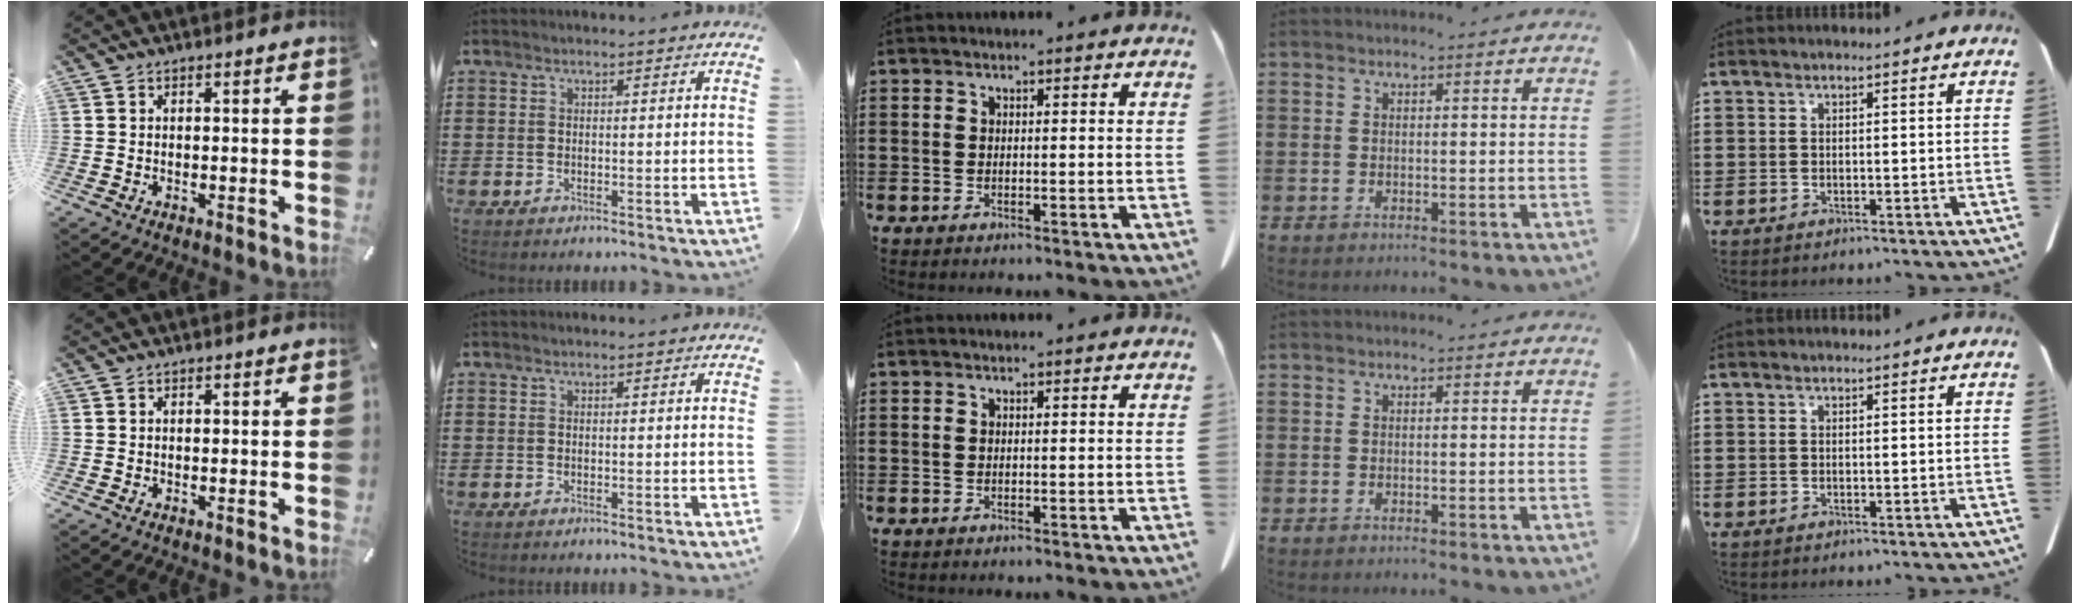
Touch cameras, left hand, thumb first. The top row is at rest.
{}